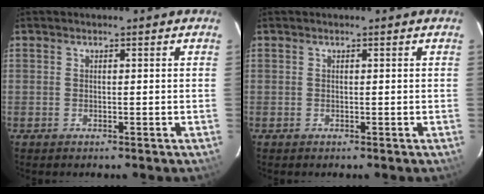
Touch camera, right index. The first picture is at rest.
{"total": 0.0}